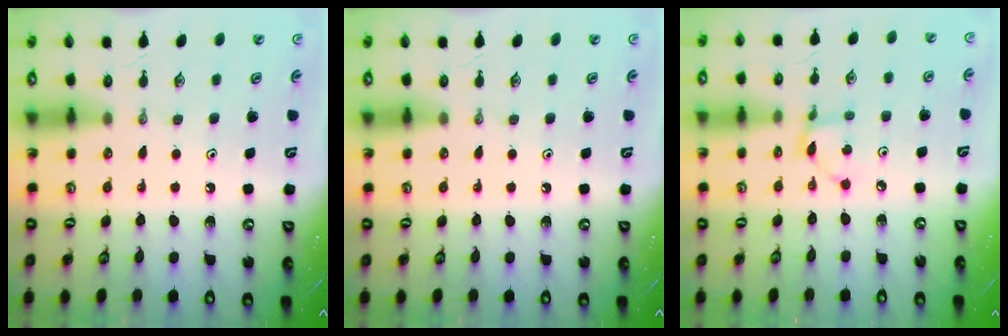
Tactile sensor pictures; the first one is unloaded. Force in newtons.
{"total": 0.0}
{"total": 3.1, "press": 3.1, "slide": 0.2}